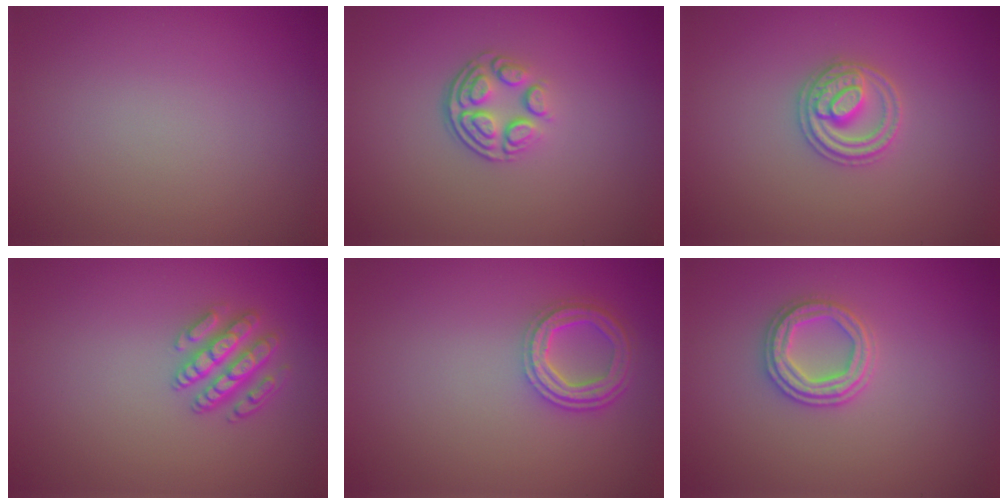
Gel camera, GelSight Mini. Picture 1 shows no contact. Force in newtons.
{"total": 3.7, "press": 2.5, "slide": 2.7}
{"total": 2.8, "press": 2.7, "slide": 0.5}
{"total": 3.4, "press": 3.2, "slide": 1.2}
{"total": 4.1, "press": 3.2, "slide": 2.5}
{"total": 2.8, "press": 2.7, "slide": 0.8}